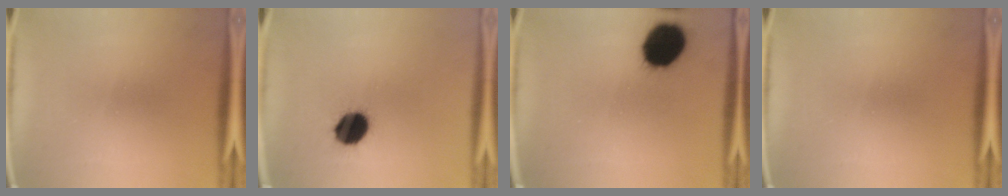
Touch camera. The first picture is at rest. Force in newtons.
{"total": 10.8}
{"total": 15.8}
{"total": 0.0}